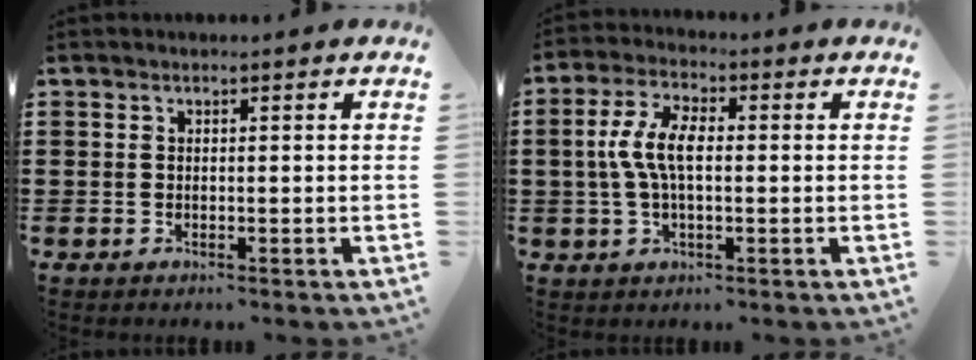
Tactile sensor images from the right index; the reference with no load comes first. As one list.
[{"total": 6.9, "force": [0.0, 2.9, 6.2], "torque": [-0.150, -0.002, -0.010]}]